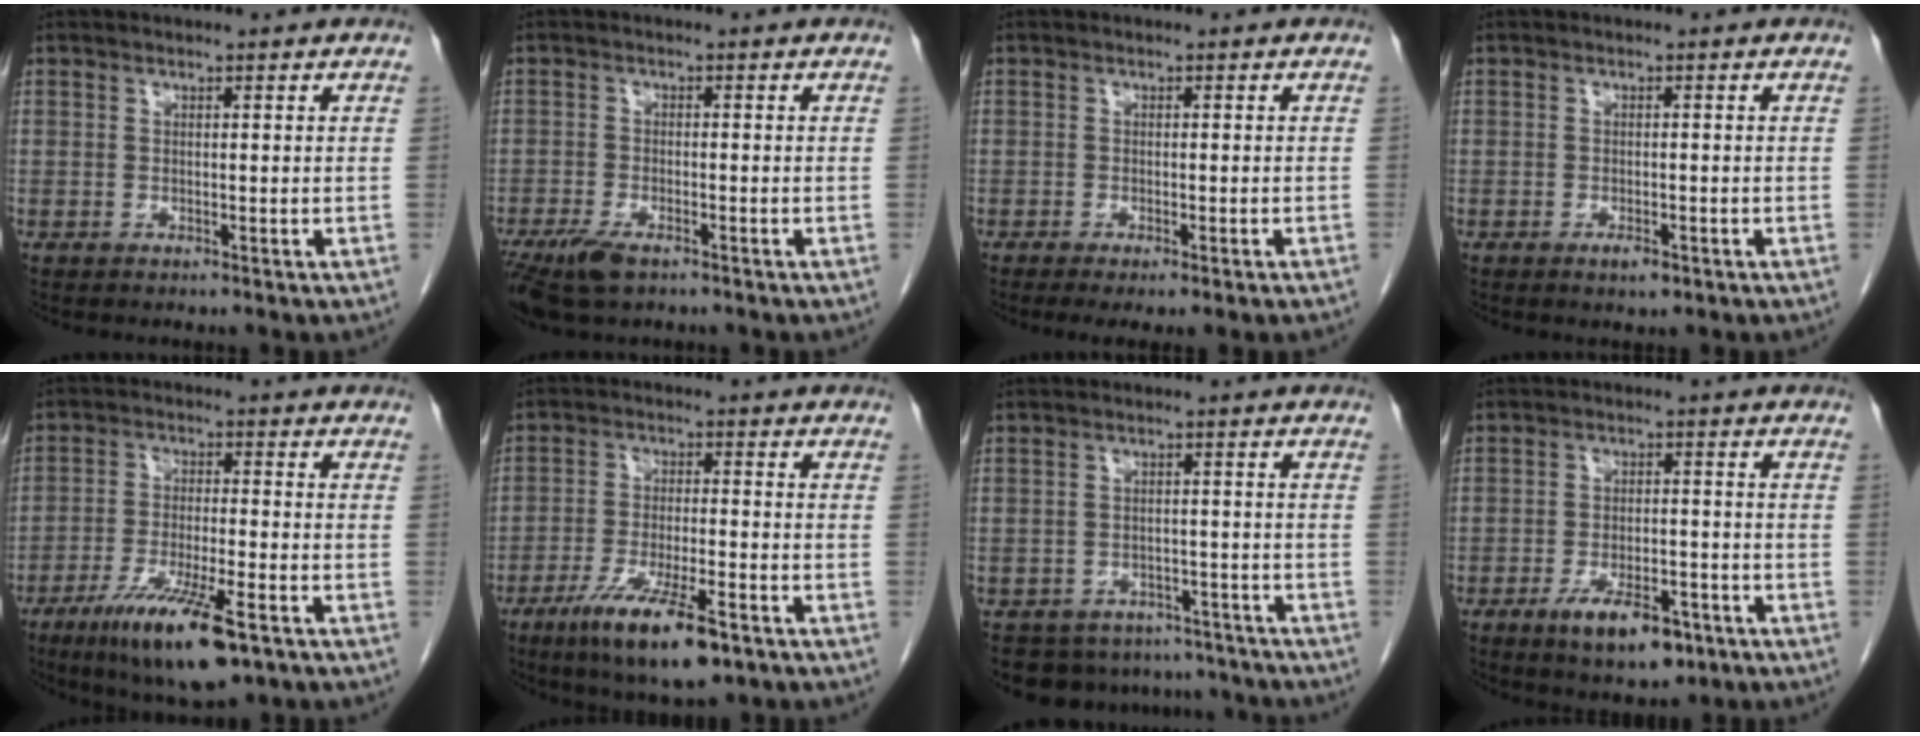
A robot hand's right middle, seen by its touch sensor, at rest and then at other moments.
{"total": 6.4, "force": [-4.4, 2.2, 4.2], "torque": [-0.083, -0.013, -0.078]}
{"total": 4.5, "force": [-3.2, 0.1, 3.1], "torque": [-0.042, -0.014, -0.046]}
{"total": 1.7, "force": [-1.0, 0.6, 1.3], "torque": [-0.022, -0.001, -0.012]}
{"total": 12.3, "force": [-7.2, 2.0, 9.7], "torque": [-0.178, -0.028, -0.118]}
{"total": 11.3, "force": [-6.9, 2.0, 8.8], "torque": [-0.160, -0.024, -0.112]}
{"total": 11.1, "force": [-9.8, 4.9, 1.4], "torque": [-0.019, 0.014, -0.116]}
{"total": 8.0, "force": [-4.8, 3.1, 5.6], "torque": [-0.096, -0.005, -0.071]}